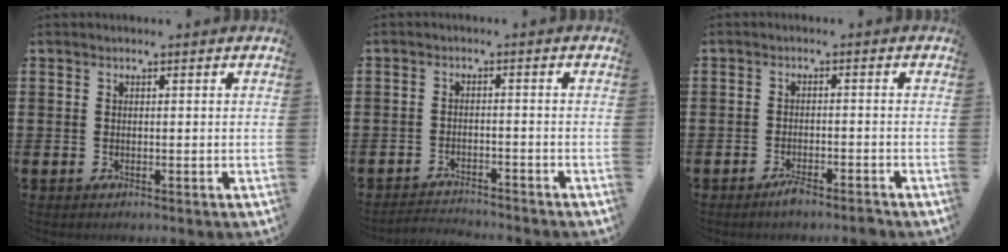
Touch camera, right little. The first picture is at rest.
{"total": 2.3, "force": [-2.3, 0.0, -0.1], "torque": [-0.005, 0.003, -0.050]}
{"total": 2.0, "force": [-1.7, 0.1, 1.1], "torque": [-0.020, 0.004, -0.033]}